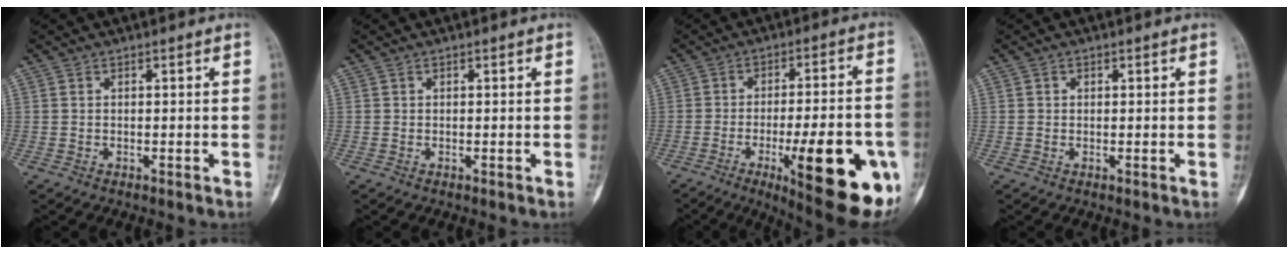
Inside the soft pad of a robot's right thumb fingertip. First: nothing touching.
{"total": 0.0}
{"total": 23.3, "force": [-8.0, 6.3, 21.0], "torque": [-0.237, 0.004, -0.096]}
{"total": 0.6, "force": [0.2, 0.6, 0.2], "torque": [0.000, 0.001, 0.003]}